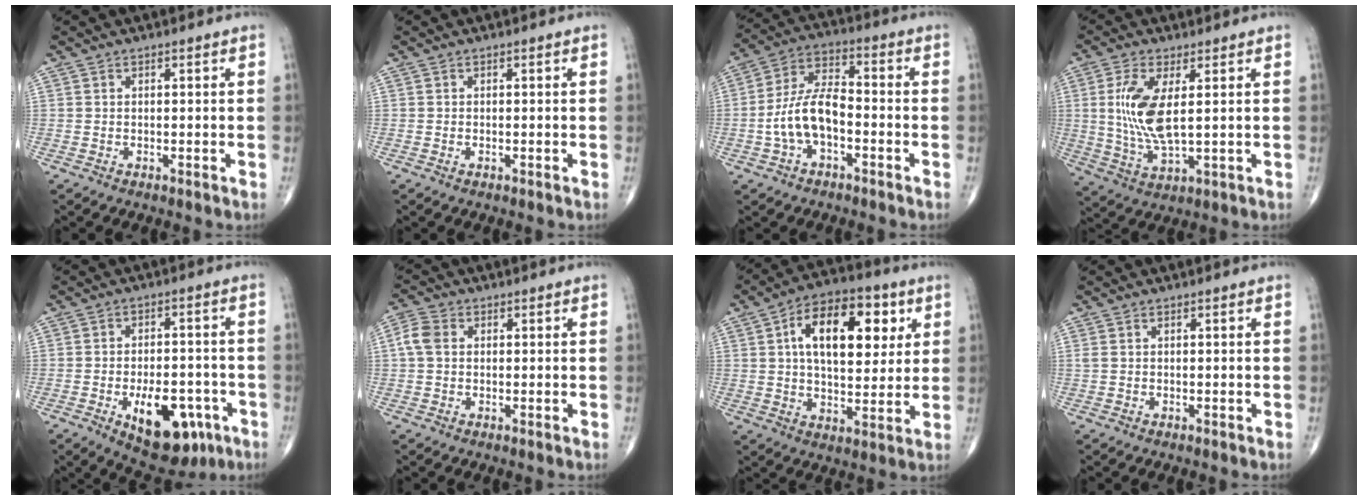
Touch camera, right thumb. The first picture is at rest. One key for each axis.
{"total": 0.0}
{"total": 11.5, "fx": -3.1, "fy": 6.6, "fz": 8.9, "tx": -0.163, "ty": 0.046, "tz": -0.065}
{"total": 10.4, "fx": 1.7, "fy": 3.7, "fz": 9.5, "tx": -0.208, "ty": -0.018, "tz": 0.038}
{"total": 14.2, "fx": -5.8, "fy": 7.4, "fz": 10.6, "tx": -0.124, "ty": 0.022, "tz": -0.071}
{"total": 4.0, "fx": 0.5, "fy": 3.1, "fz": 2.6, "tx": -0.059, "ty": 0.013, "tz": 0.003}
{"total": 17.4, "fx": 5.0, "fy": 9.4, "fz": 13.8, "tx": -0.179, "ty": -0.001, "tz": 0.075}
{"total": 0.8, "fx": 0.3, "fy": 0.4, "fz": 0.6, "tx": -0.020, "ty": 0.012, "tz": 0.011}